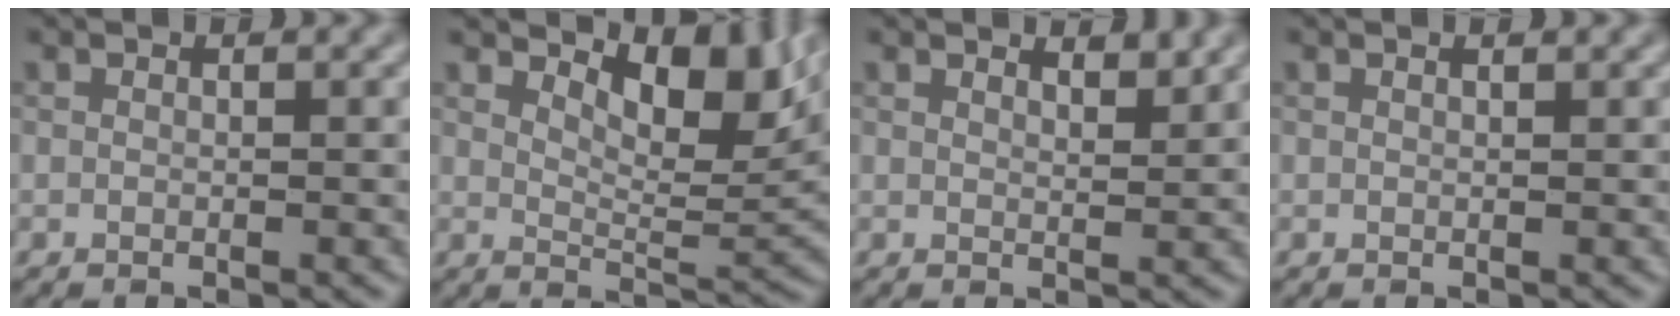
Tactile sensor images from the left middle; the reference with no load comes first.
{"total": 7.0, "force": [3.8, 2.7, 5.2], "torque": [-0.076, -0.005, 0.064]}
{"total": 2.7, "force": [2.3, 0.7, 1.3], "torque": [-0.009, 0.008, 0.021]}
{"total": 0.7, "force": [0.6, 0.2, 0.5], "torque": [-0.010, 0.000, 0.003]}